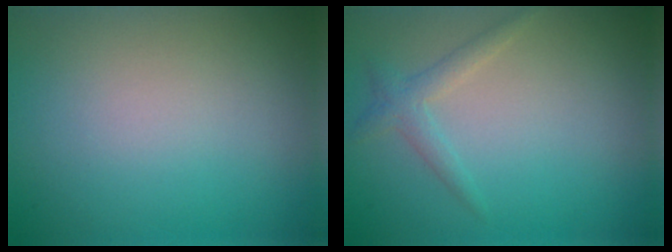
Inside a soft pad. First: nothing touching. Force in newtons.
{"total": 1.7, "press": 1.7, "slide": 0.1}